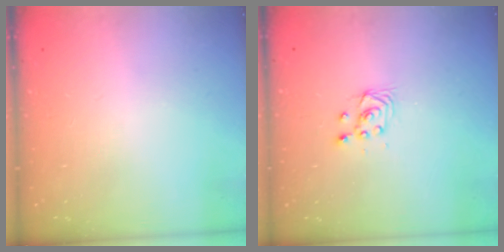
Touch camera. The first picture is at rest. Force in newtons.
{"total": 3.2, "press": 2.9, "slide": 1.4}